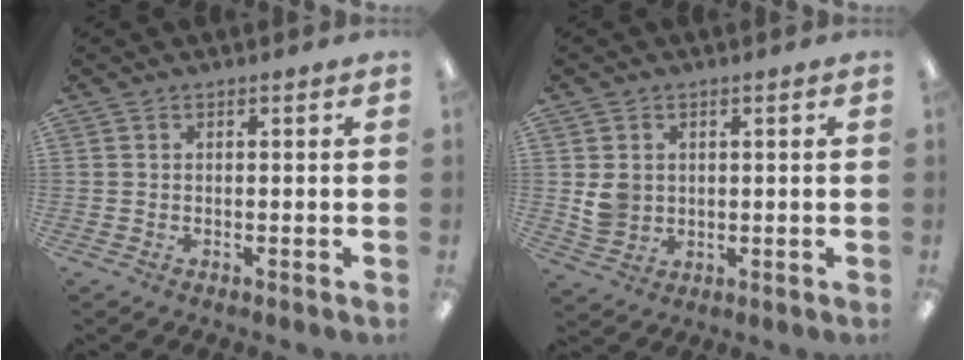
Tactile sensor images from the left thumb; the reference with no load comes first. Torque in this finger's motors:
{"motor_torque": [0.50, 1.02, 0.25, -0.46, 0.02]}